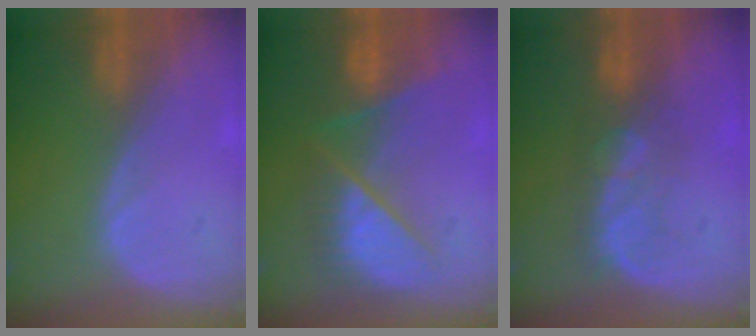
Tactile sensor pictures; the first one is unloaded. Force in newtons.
{"total": 7.9, "press": 7.9, "slide": 0.5}
{"total": 5.6, "press": 5.5, "slide": 1.3}